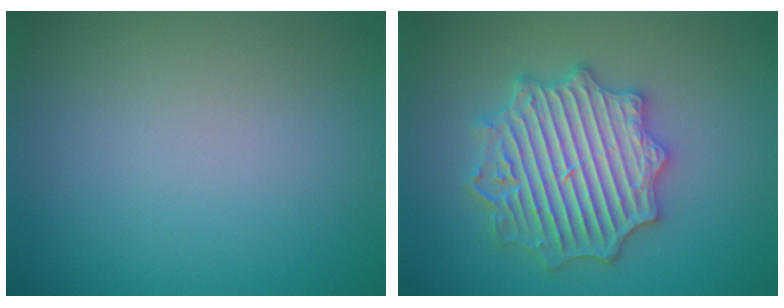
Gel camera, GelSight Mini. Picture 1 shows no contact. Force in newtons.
{"total": 6.7, "press": 6.6, "slide": 1.0}